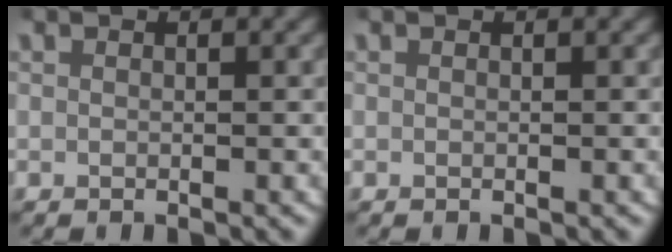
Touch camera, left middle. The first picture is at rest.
{"total": 0.0}